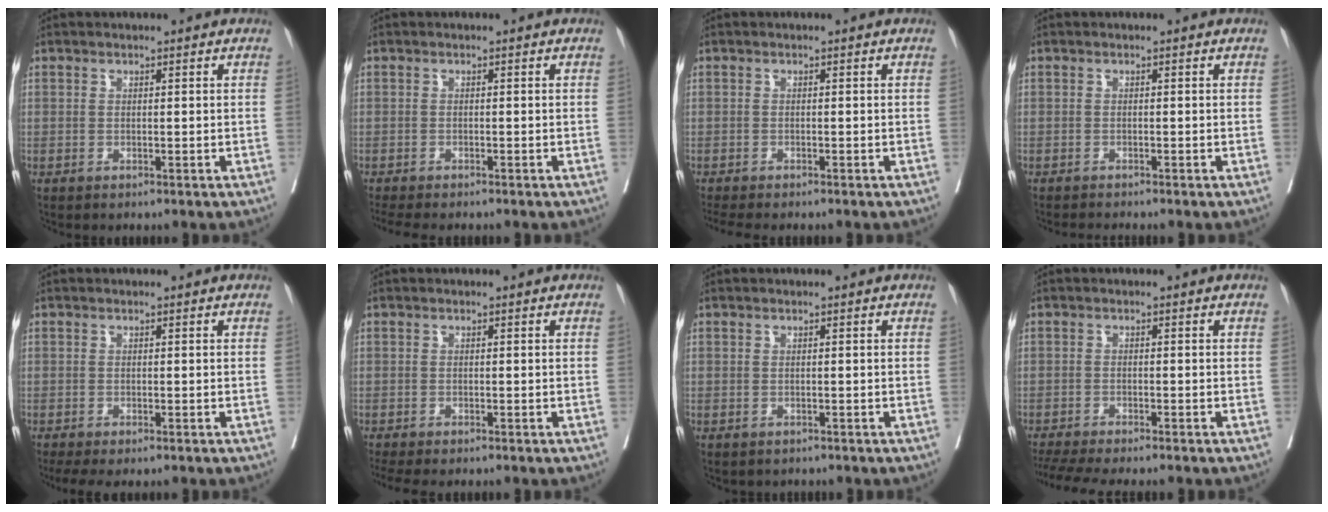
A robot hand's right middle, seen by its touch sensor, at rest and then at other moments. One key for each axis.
{"total": 6.0, "fx": -5.3, "fy": 1.0, "fz": 2.7, "tx": -0.036, "ty": -0.011, "tz": -0.081}
{"total": 4.9, "fx": -4.4, "fy": 0.7, "fz": 2.2, "tx": -0.028, "ty": -0.012, "tz": -0.068}
{"total": 1.6, "fx": -1.5, "fy": -0.5, "fz": 0.3, "tx": -0.004, "ty": -0.004, "tz": -0.025}
{"total": 4.8, "fx": -3.8, "fy": 1.1, "fz": 2.7, "tx": -0.039, "ty": -0.014, "tz": -0.059}
{"total": 4.8, "fx": -4.2, "fy": 0.8, "fz": 2.3, "tx": -0.031, "ty": -0.010, "tz": -0.067}
{"total": 1.0, "fx": -0.8, "fy": 0.5, "fz": -0.1, "tx": -0.009, "ty": 0.000, "tz": -0.012}
{"total": 10.3, "fx": -9.0, "fy": 0.7, "fz": 4.9, "tx": -0.066, "ty": -0.013, "tz": -0.136}